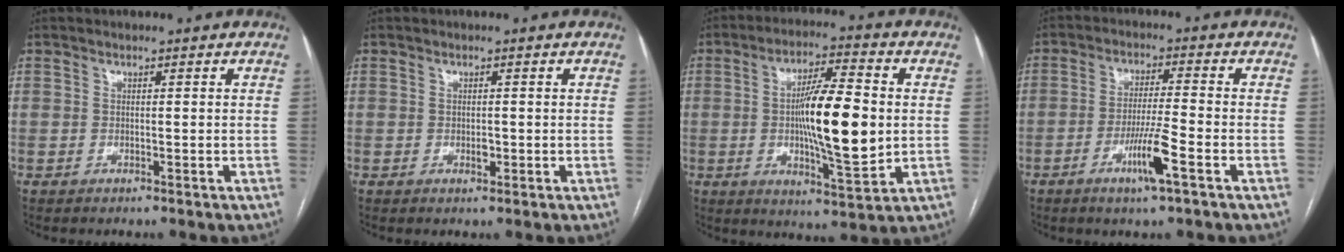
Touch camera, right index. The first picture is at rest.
{"total": 1.1, "force": [-0.2, 0.6, 0.9], "torque": [-0.017, -0.001, -0.002]}
{"total": 14.0, "force": [-0.1, 2.3, 13.8], "torque": [-0.234, -0.003, -0.003]}
{"total": 7.0, "force": [-3.3, -0.3, 6.2], "torque": [-0.118, -0.011, -0.061]}